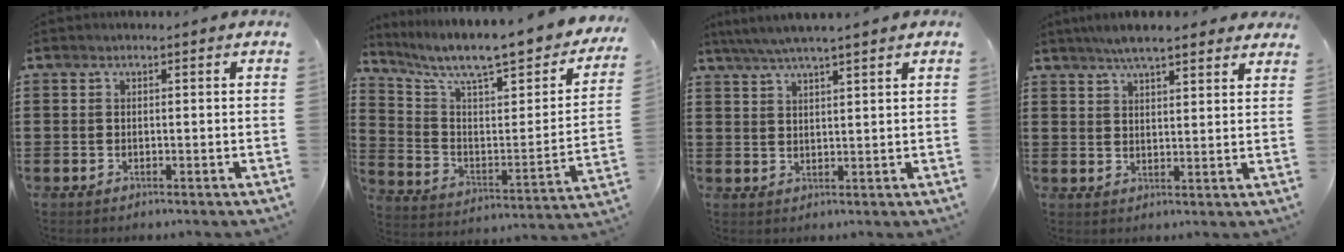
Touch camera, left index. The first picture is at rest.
{"total": 9.2, "force": [7.6, 1.2, 4.9], "torque": [-0.105, -0.070, 0.121]}
{"total": 4.1, "force": [3.4, -0.1, 2.2], "torque": [-0.051, -0.005, 0.061]}
{"total": 5.6, "force": [4.9, 1.1, 2.5], "torque": [-0.061, -0.004, 0.089]}